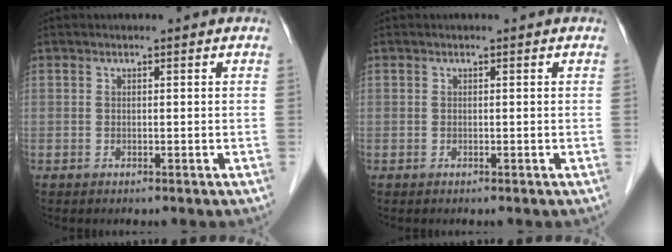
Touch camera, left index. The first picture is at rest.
{"total": 0.0}